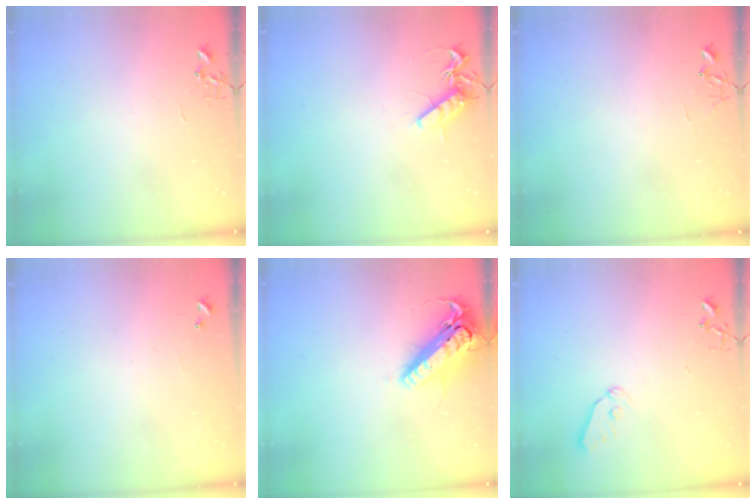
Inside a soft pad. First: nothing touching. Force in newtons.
{"total": 10.8, "press": 10.8, "slide": 0.4}
{"total": 6.4, "press": 6.4, "slide": 0.6}
{"total": 3.7, "press": 3.6, "slide": 0.4}
{"total": 17.8, "press": 17.5, "slide": 3.4}
{"total": 6.7, "press": 6.7, "slide": 0.8}